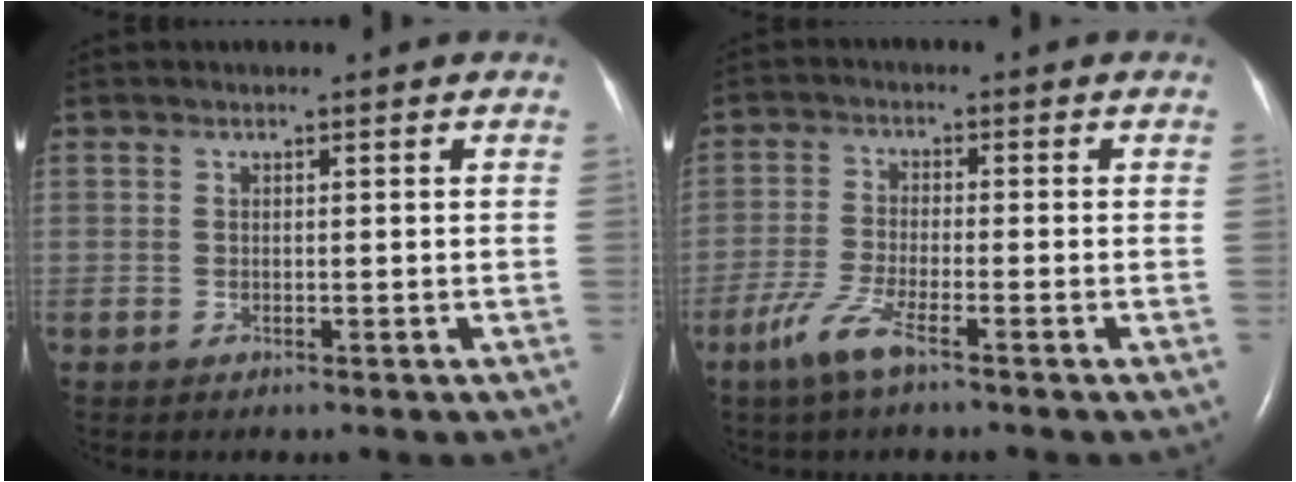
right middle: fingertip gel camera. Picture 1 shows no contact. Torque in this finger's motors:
{"motor_torque": [0.47, -0.45, 0.16, 0.09]}